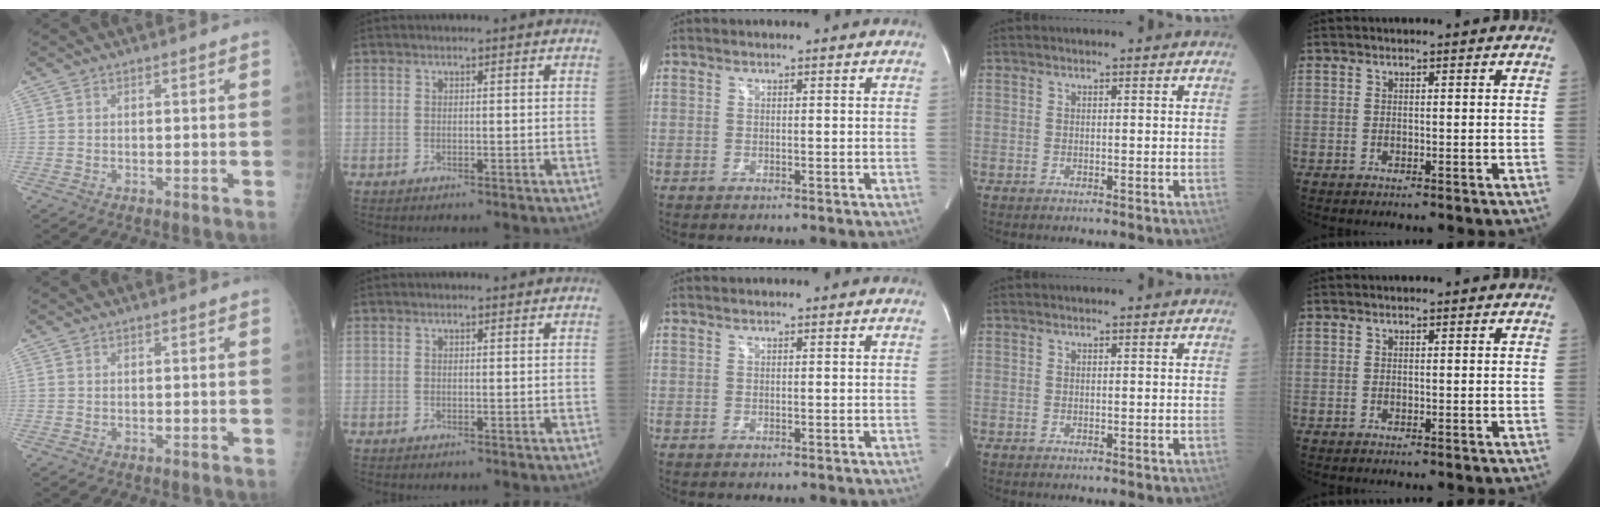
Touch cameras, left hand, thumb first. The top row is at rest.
{"index": {"total": 0.5, "force": [0.4, 0.3, 0.0], "torque": [0.001, 0.006, 0.004]}}